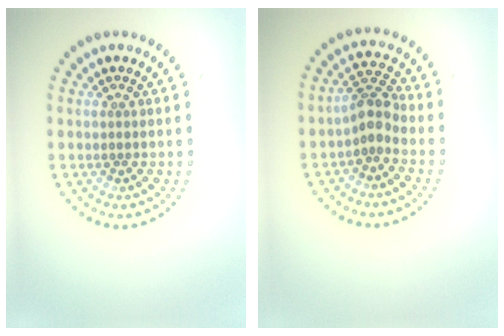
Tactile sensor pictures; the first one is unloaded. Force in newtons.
{"total": 2.6, "press": 2.0, "slide": 1.6}